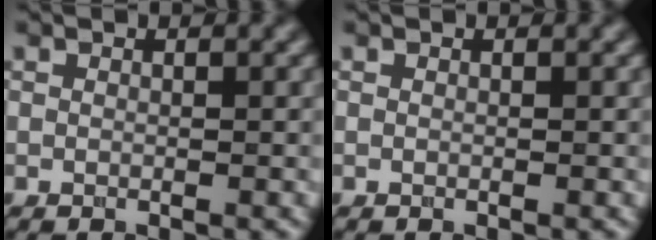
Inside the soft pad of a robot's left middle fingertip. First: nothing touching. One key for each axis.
{"total": 0.0}